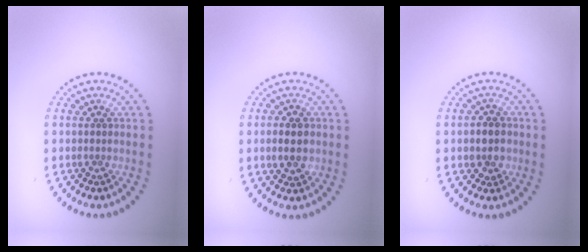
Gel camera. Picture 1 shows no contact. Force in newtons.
{"total": 2.8, "press": 2.8, "slide": 0.2}
{"total": 2.1, "press": 2.0, "slide": 0.6}